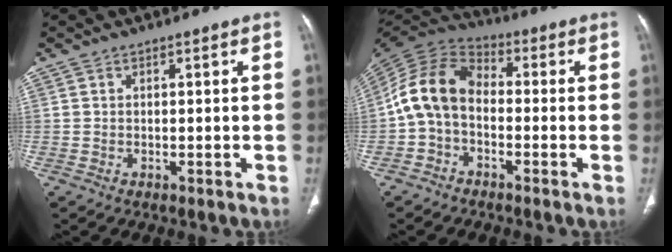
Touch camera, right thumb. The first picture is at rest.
{"total": 10.8, "force": [-1.5, 7.5, 7.7], "torque": [-0.142, 0.036, -0.046]}